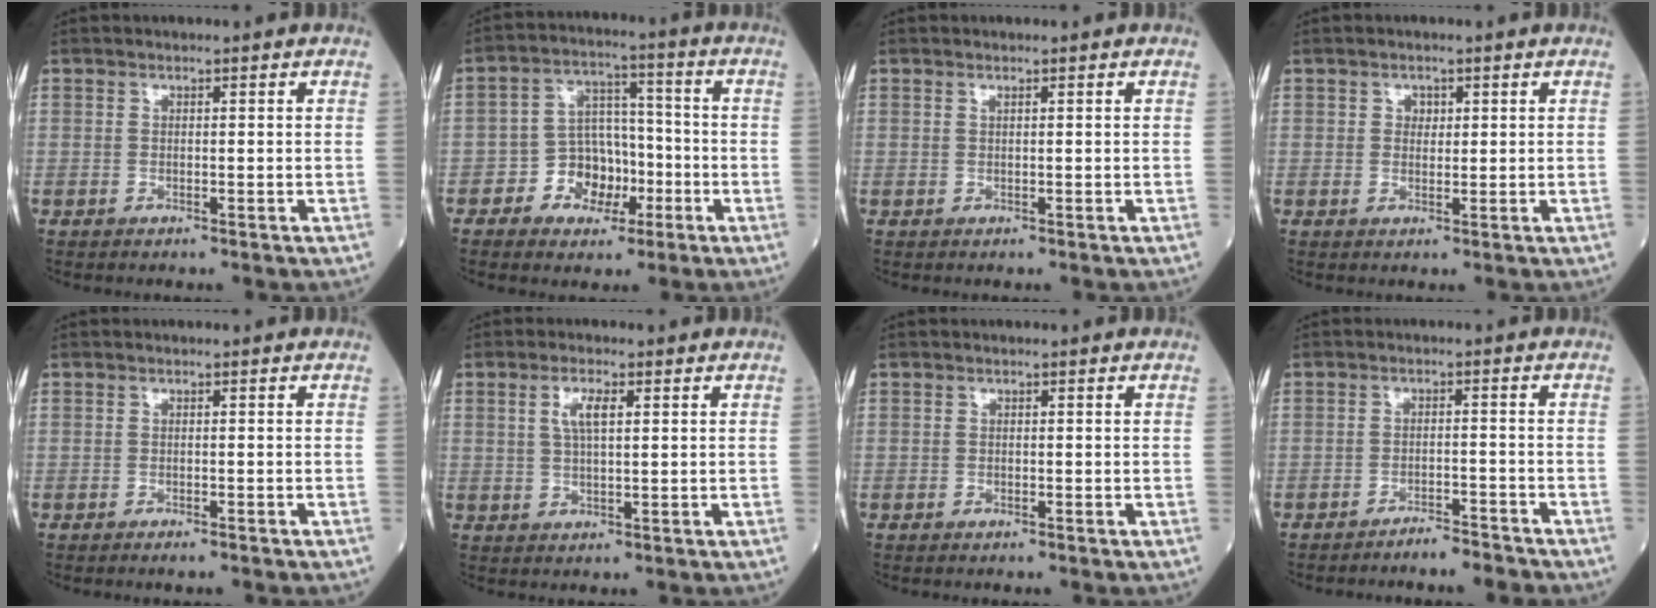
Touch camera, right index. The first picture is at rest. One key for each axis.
{"total": 7.9, "fx": -3.1, "fy": 6.0, "fz": 4.1, "tx": -0.070, "ty": 0.027, "tz": -0.050}
{"total": 0.0}
{"total": 1.4, "fx": 0.5, "fy": 1.1, "fz": 0.6, "tx": -0.009, "ty": 0.000, "tz": 0.008}
{"total": 1.5, "fx": -1.3, "fy": 0.1, "fz": 0.8, "tx": -0.014, "ty": -0.003, "tz": -0.015}
{"total": 3.6, "fx": 1.2, "fy": 0.9, "fz": 3.3, "tx": -0.070, "ty": 0.004, "tz": 0.026}
{"total": 0.0}
{"total": 3.6, "fx": -3.5, "fy": 0.0, "fz": 0.9, "tx": -0.011, "ty": -0.005, "tz": -0.055}